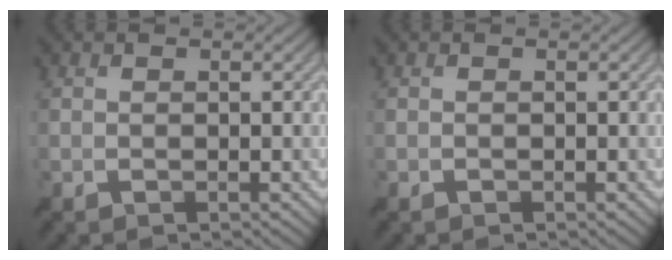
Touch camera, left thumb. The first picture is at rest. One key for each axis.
{"total": 0.0}